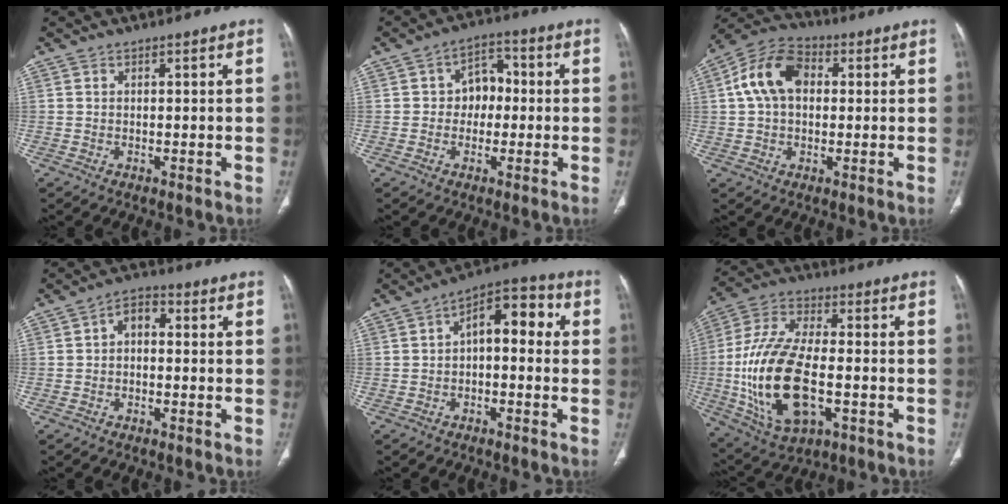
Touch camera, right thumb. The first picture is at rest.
{"total": 6.6, "force": [-0.1, 5.1, 4.2], "torque": [-0.030, 0.021, -0.011]}
{"total": 11.7, "force": [2.0, 8.0, 8.3], "torque": [-0.150, 0.027, 0.026]}
{"total": 4.3, "force": [0.0, 2.8, 3.3], "torque": [-0.042, 0.018, -0.013]}
{"total": 9.4, "force": [0.7, 5.0, 8.0], "torque": [-0.086, 0.038, -0.001]}
{"total": 20.9, "force": [-3.8, 10.5, 17.7], "torque": [-0.360, 0.013, -0.057]}